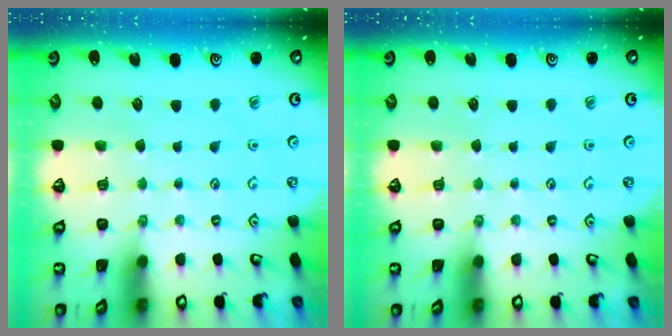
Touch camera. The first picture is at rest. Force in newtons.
{"total": 0.0}